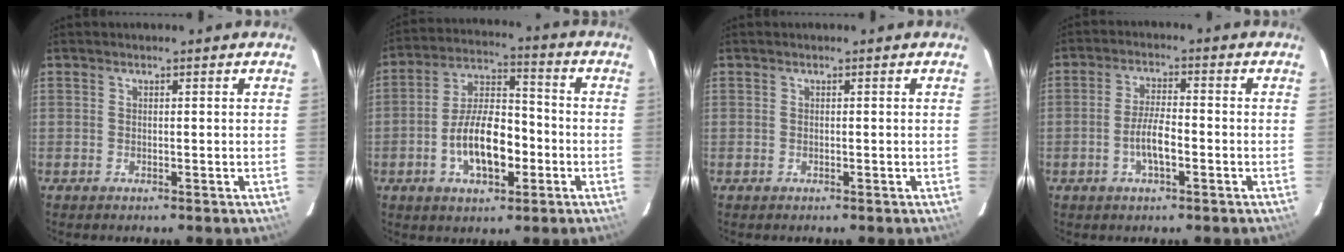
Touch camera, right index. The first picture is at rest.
{"total": 12.2, "force": [-3.8, 5.7, 10.1], "torque": [-0.195, 0.016, -0.060]}
{"total": 0.0}
{"total": 5.2, "force": [-2.0, 1.3, 4.6], "torque": [-0.094, 0.004, -0.037]}